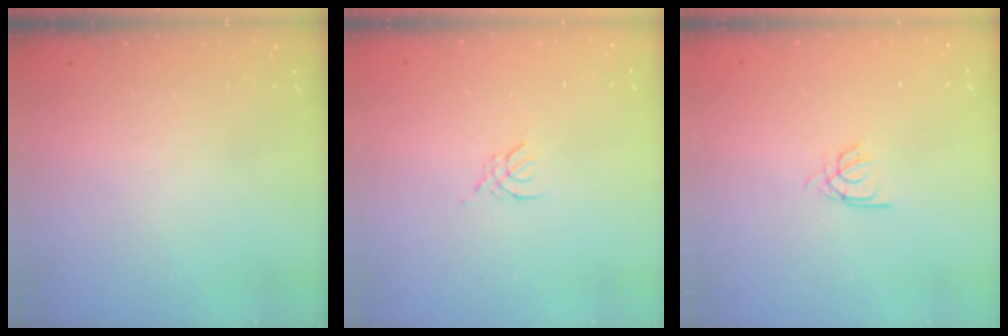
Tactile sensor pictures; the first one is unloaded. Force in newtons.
{"total": 2.6, "press": 2.5, "slide": 0.6}
{"total": 2.4, "press": 2.4, "slide": 0.4}